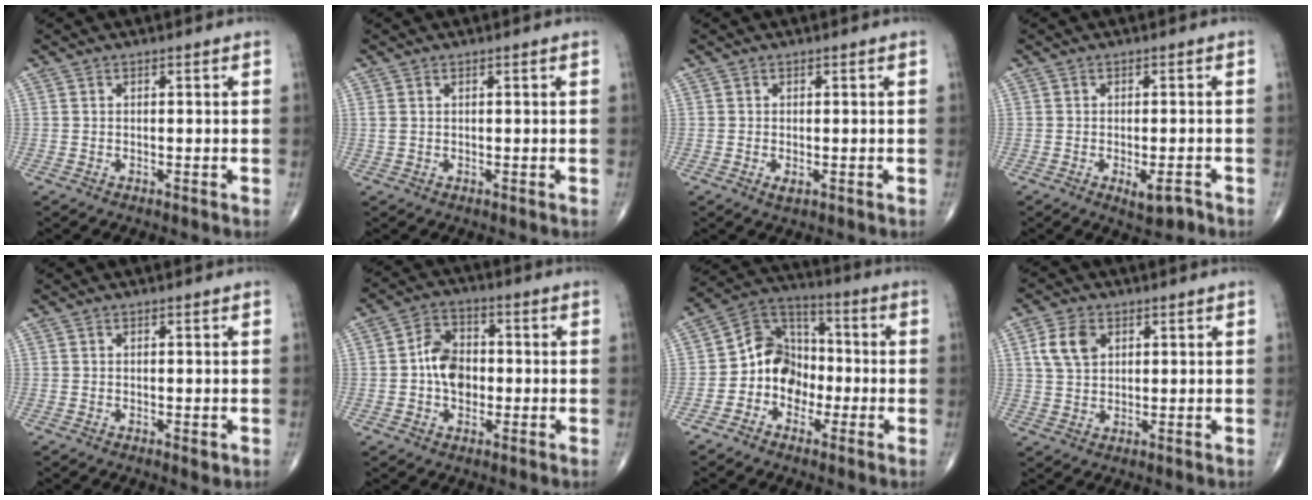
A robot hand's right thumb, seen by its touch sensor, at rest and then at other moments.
{"total": 1.0, "force": [0.4, 0.5, 0.7], "torque": [-0.021, 0.011, 0.014]}
{"total": 1.1, "force": [-0.3, 0.5, 1.0], "torque": [-0.015, -0.002, -0.004]}
{"total": 3.6, "force": [-1.7, 1.3, 2.9], "torque": [-0.036, 0.003, -0.020]}
{"total": 0.8, "force": [-0.2, 0.4, 0.7], "torque": [-0.008, -0.003, -0.002]}
{"total": 8.1, "force": [-0.6, 5.9, 5.5], "torque": [-0.072, 0.019, -0.020]}
{"total": 10.5, "force": [-2.7, 8.6, 5.2], "torque": [-0.052, 0.046, -0.063]}
{"total": 6.3, "force": [2.2, 4.3, 4.1], "torque": [-0.072, -0.003, 0.042]}